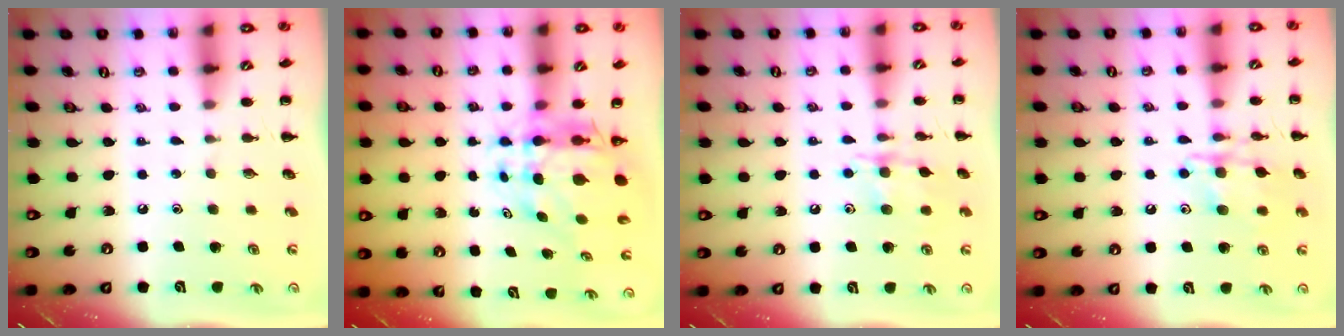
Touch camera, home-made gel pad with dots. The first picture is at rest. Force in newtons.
{"total": 7.9, "press": 7.4, "slide": 2.6}
{"total": 10.4, "press": 10.4, "slide": 0.5}
{"total": 13.2, "press": 13.2, "slide": 0.8}